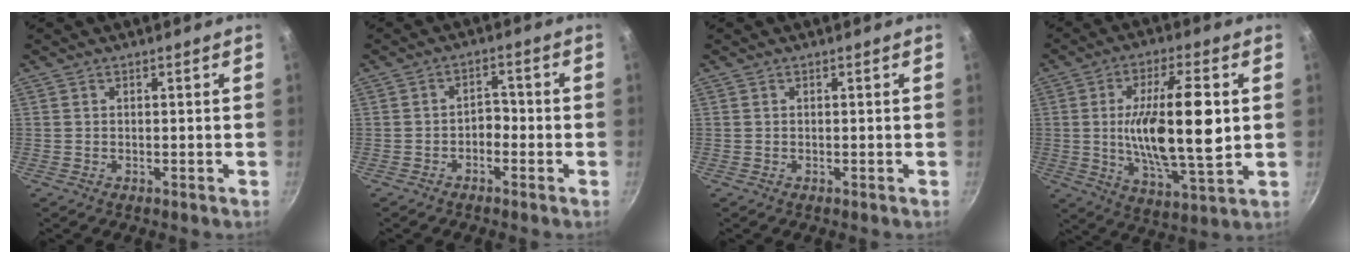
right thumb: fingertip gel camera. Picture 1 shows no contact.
{"total": 2.9, "force": [-1.4, 1.9, 1.7], "torque": [-0.013, 0.021, -0.026]}
{"total": 0.0}
{"total": 18.0, "force": [1.2, 5.9, 17.0], "torque": [-0.288, -0.009, 0.021]}